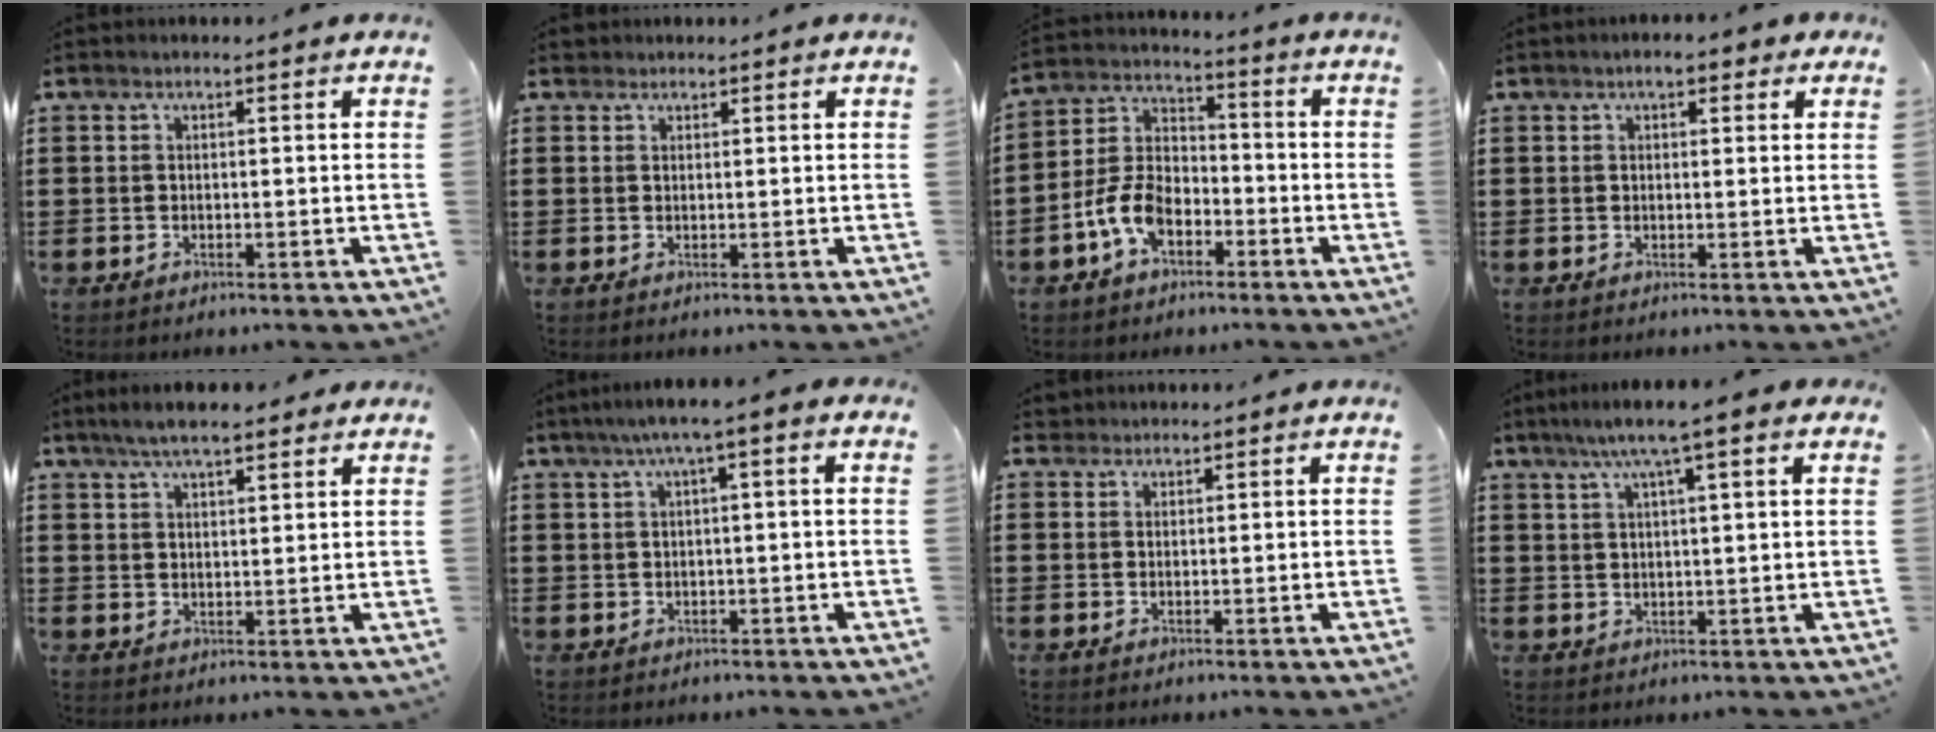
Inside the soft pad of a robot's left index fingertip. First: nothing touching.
{"total": 1.1, "force": [1.0, 0.6, 0.0], "torque": [-0.004, 0.003, 0.020]}
{"total": 7.9, "force": [-3.9, 4.7, 5.0], "torque": [-0.135, 0.007, -0.082]}
{"total": 2.3, "force": [1.4, 1.1, 1.5], "torque": [-0.026, 0.006, 0.022]}
{"total": 5.2, "force": [4.2, 1.2, 2.9], "torque": [-0.065, 0.001, 0.076]}
{"total": 3.0, "force": [0.3, 0.1, 3.0], "torque": [-0.056, 0.000, 0.002]}
{"total": 1.4, "force": [1.2, 0.7, 0.1], "torque": [-0.006, 0.004, 0.025]}
{"total": 5.7, "force": [3.7, 0.1, 4.4], "torque": [-0.095, 0.001, 0.061]}